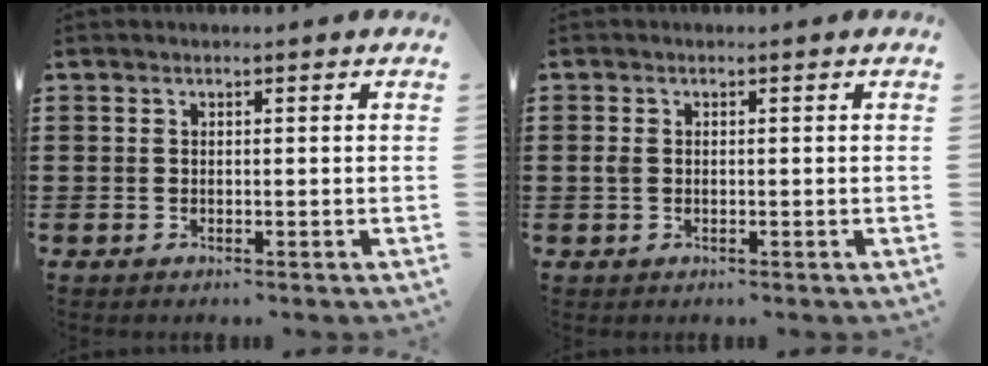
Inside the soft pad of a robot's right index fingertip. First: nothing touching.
{"total": 1.0, "force": [0.0, 0.7, 0.7], "torque": [-0.023, 0.002, -0.003]}